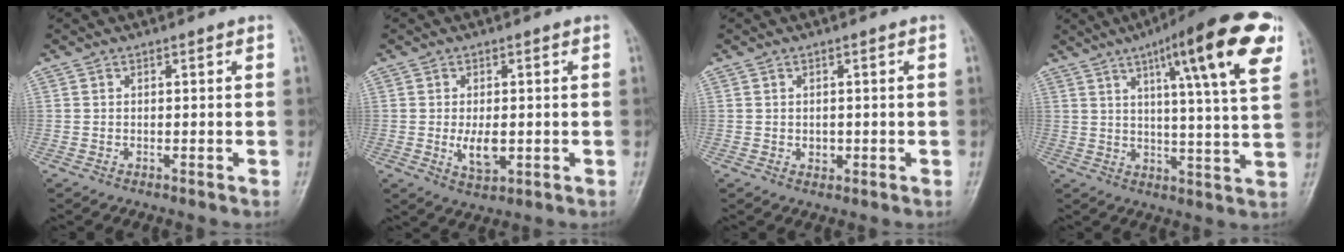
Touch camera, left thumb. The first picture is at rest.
{"total": 5.0, "force": [-0.6, 2.6, 4.2], "torque": [-0.069, -0.010, -0.004]}
{"total": 1.6, "force": [-0.2, 1.3, 0.9], "torque": [-0.008, 0.001, 0.001]}
{"total": 19.5, "force": [9.0, 3.0, 17.0], "torque": [-0.226, -0.018, 0.122]}